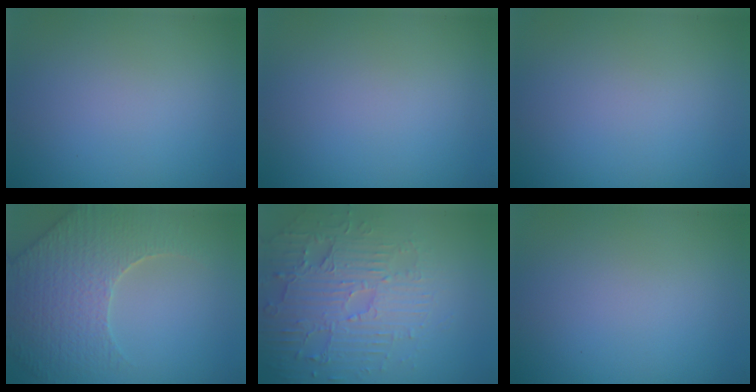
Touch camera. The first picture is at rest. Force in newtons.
{"total": 0.0}
{"total": 0.0}
{"total": 6.6, "press": 5.4, "slide": 3.8}
{"total": 5.1, "press": 4.5, "slide": 2.5}
{"total": 0.0}